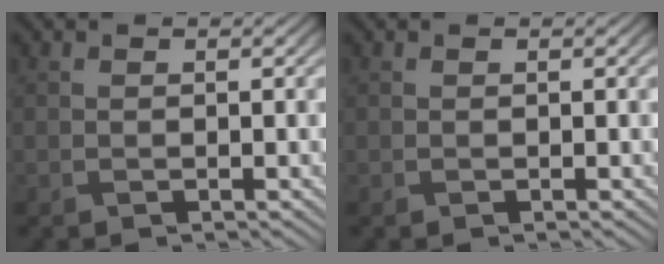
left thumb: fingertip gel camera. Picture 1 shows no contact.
{"total": 0.0}